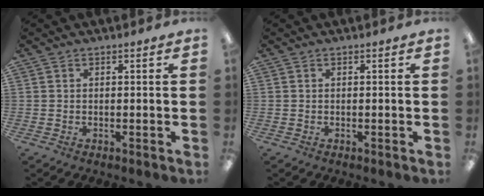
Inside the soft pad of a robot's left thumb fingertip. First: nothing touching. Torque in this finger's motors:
{"motor_torque": [-0.02, 0.00, -0.01, 0.01, 0.00]}